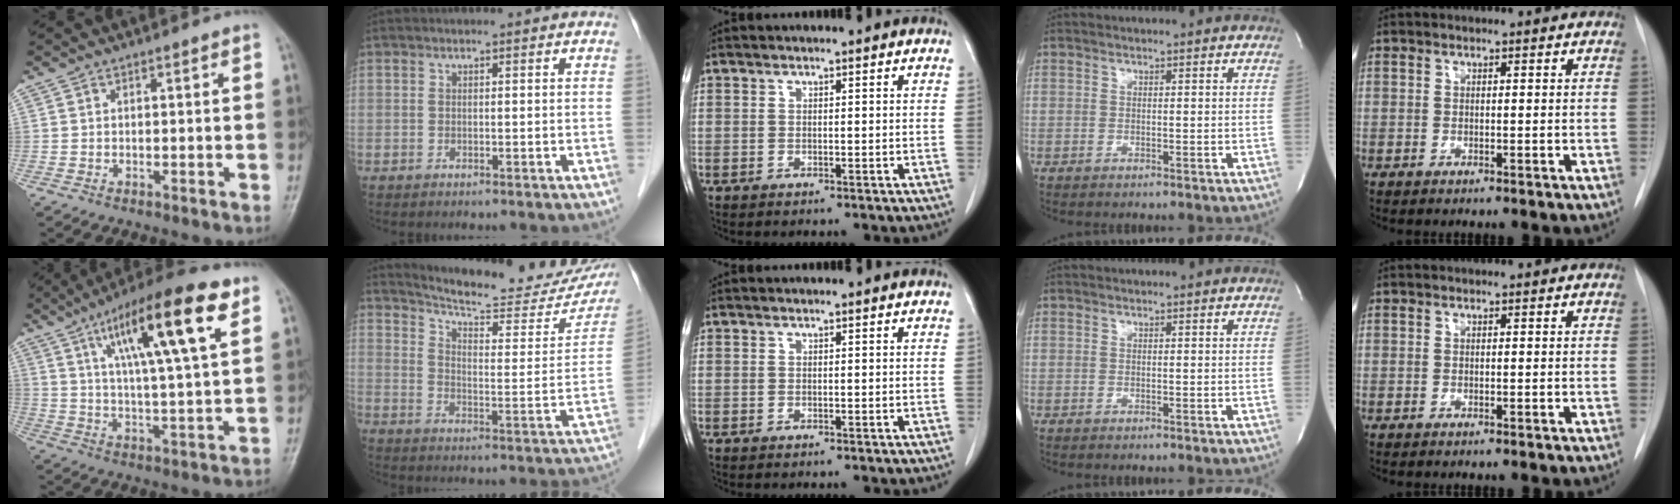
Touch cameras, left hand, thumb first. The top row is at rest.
{"thumb": {"total": 19.0, "force": [8.6, 3.8, 16.5], "torque": [-0.260, -0.014, 0.138]}, "index": {"total": 21.8, "force": [19.6, 3.8, 8.6], "torque": [-0.121, -0.052, 0.247]}}